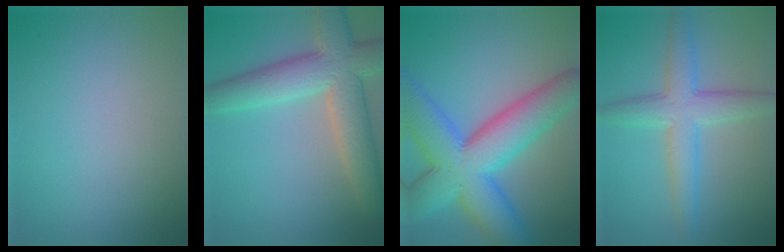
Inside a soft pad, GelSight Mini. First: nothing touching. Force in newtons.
{"total": 8.3, "press": 8.3, "slide": 0.7}
{"total": 12.0, "press": 12.0, "slide": 0.2}
{"total": 4.9, "press": 4.9, "slide": 0.2}